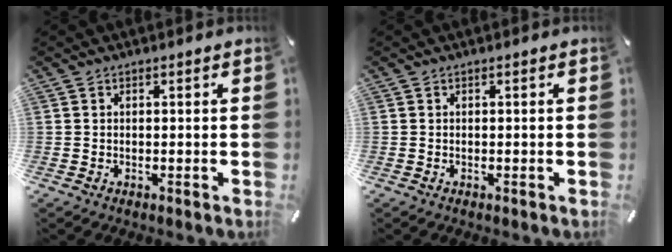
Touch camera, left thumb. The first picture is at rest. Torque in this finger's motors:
{"motor_torque": [0.11, 0.29, 0.18, -0.13, 0.02]}